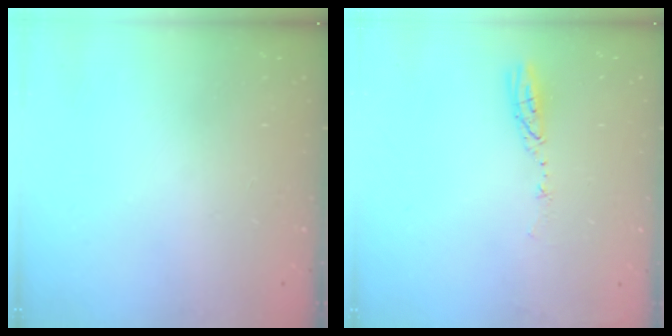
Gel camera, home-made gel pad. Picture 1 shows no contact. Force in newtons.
{"total": 3.8, "press": 3.8, "slide": 0.3}